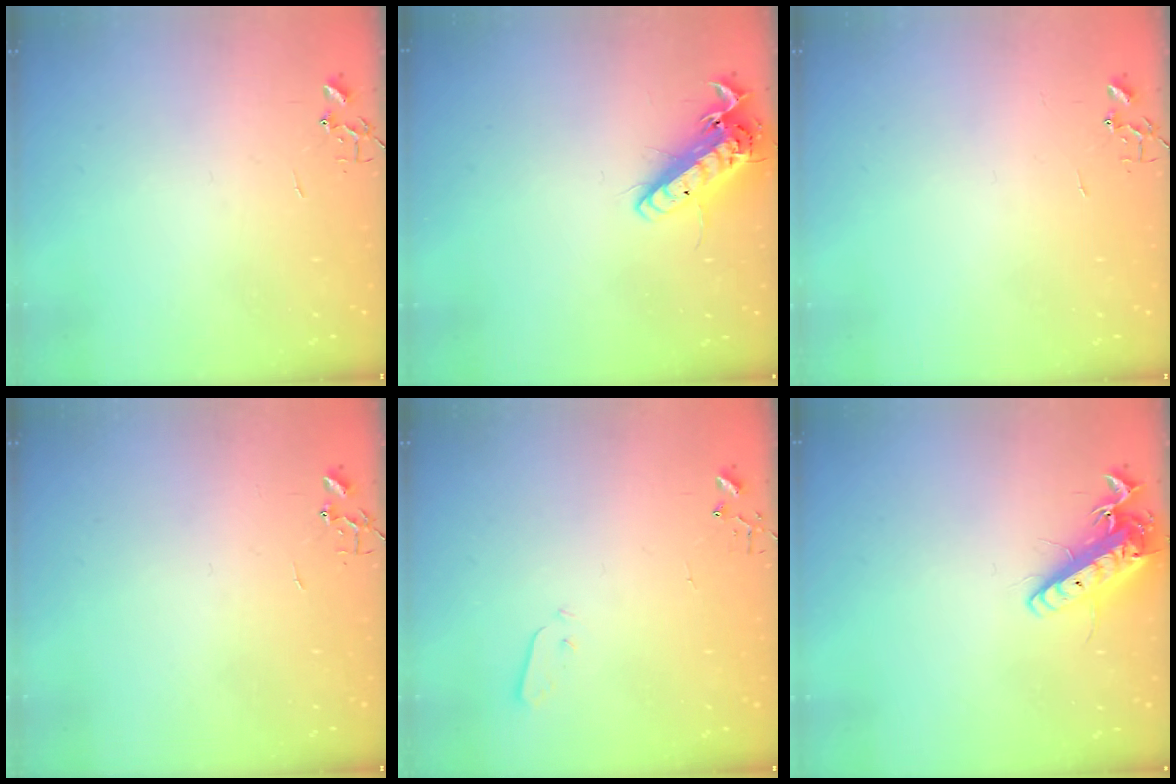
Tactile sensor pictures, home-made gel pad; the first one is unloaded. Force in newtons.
{"total": 15.7, "press": 15.3, "slide": 3.3}
{"total": 0.0}
{"total": 0.0}
{"total": 2.5, "press": 2.5, "slide": 0.4}
{"total": 14.7, "press": 14.4, "slide": 2.8}